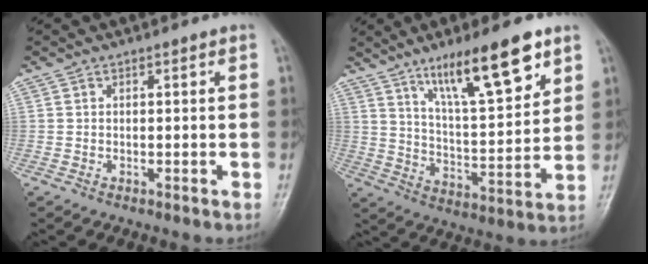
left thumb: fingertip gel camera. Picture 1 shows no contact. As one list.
[{"total": 16.1, "force": [9.9, 4.0, 12.1], "torque": [-0.176, -0.049, 0.173]}]